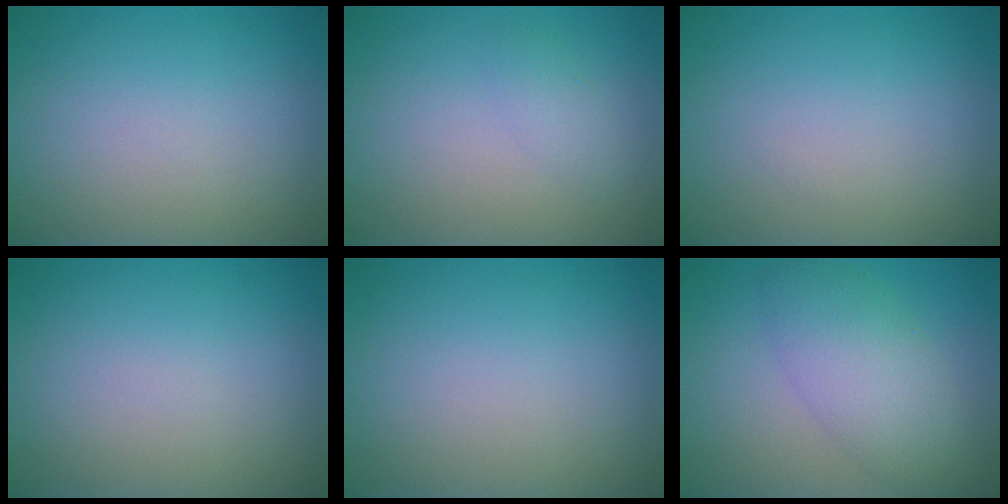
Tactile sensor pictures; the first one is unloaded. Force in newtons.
{"total": 1.3, "press": 1.3, "slide": 0.0}
{"total": 0.0}
{"total": 0.0}
{"total": 0.0}
{"total": 5.3, "press": 5.3, "slide": 0.3}